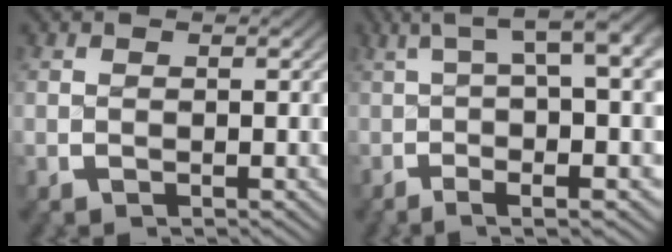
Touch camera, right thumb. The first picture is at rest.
{"total": 9.7, "force": [2.2, 3.4, 8.8], "torque": [-0.100, 0.040, 0.008]}